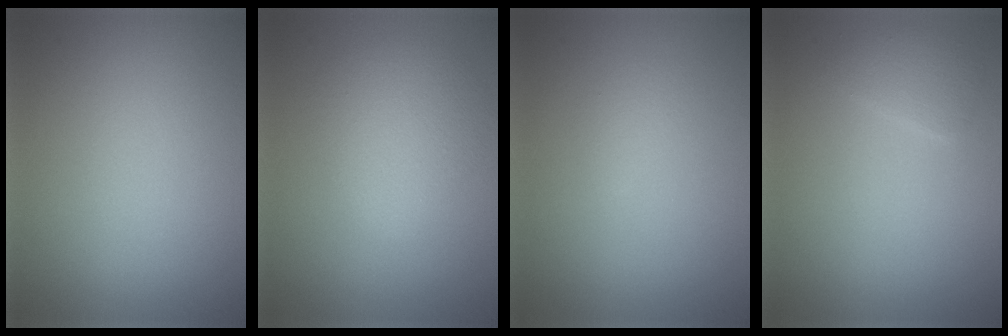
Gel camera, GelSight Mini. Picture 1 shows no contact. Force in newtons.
{"total": 3.5, "press": 3.5, "slide": 0.0}
{"total": 0.8, "press": 0.8, "slide": 0.0}
{"total": 1.5, "press": 1.5, "slide": 0.1}